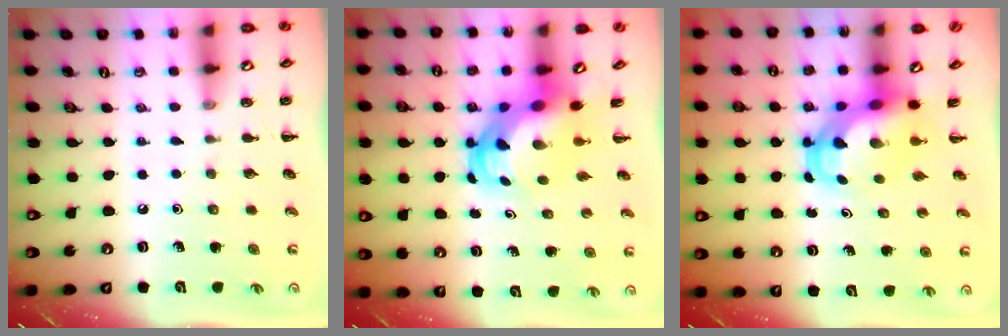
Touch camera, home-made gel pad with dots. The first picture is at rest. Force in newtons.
{"total": 6.3, "press": 6.1, "slide": 1.8}
{"total": 5.7, "press": 5.6, "slide": 1.3}